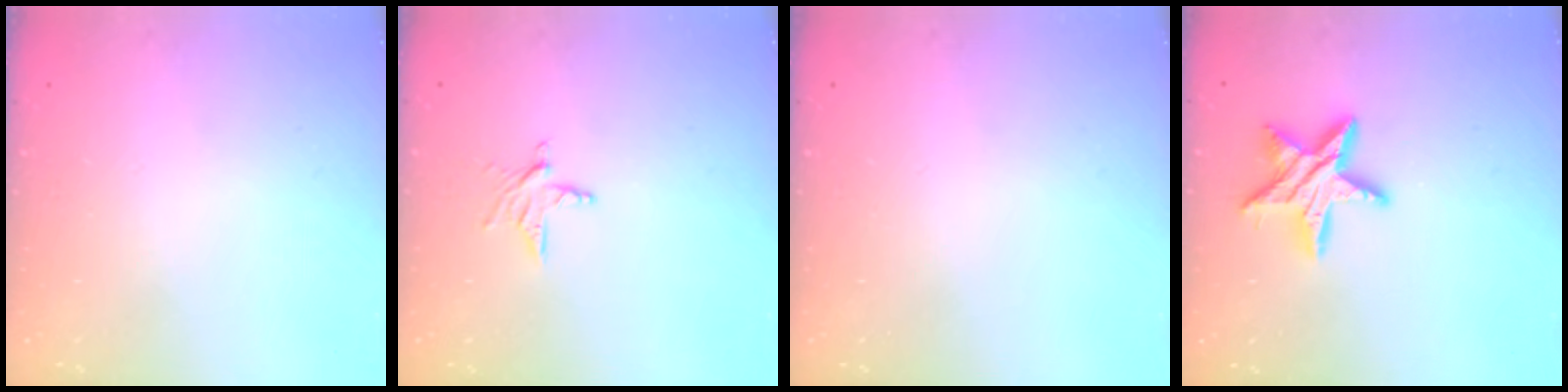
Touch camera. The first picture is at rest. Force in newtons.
{"total": 4.0, "press": 4.0, "slide": 0.3}
{"total": 0.0}
{"total": 12.7, "press": 12.6, "slide": 0.7}